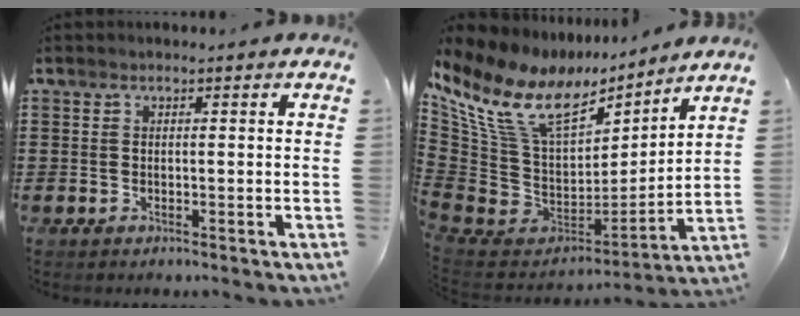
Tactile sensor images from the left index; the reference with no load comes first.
{"total": 15.4, "force": [7.7, 8.3, 10.4], "torque": [-0.250, -0.037, 0.131]}